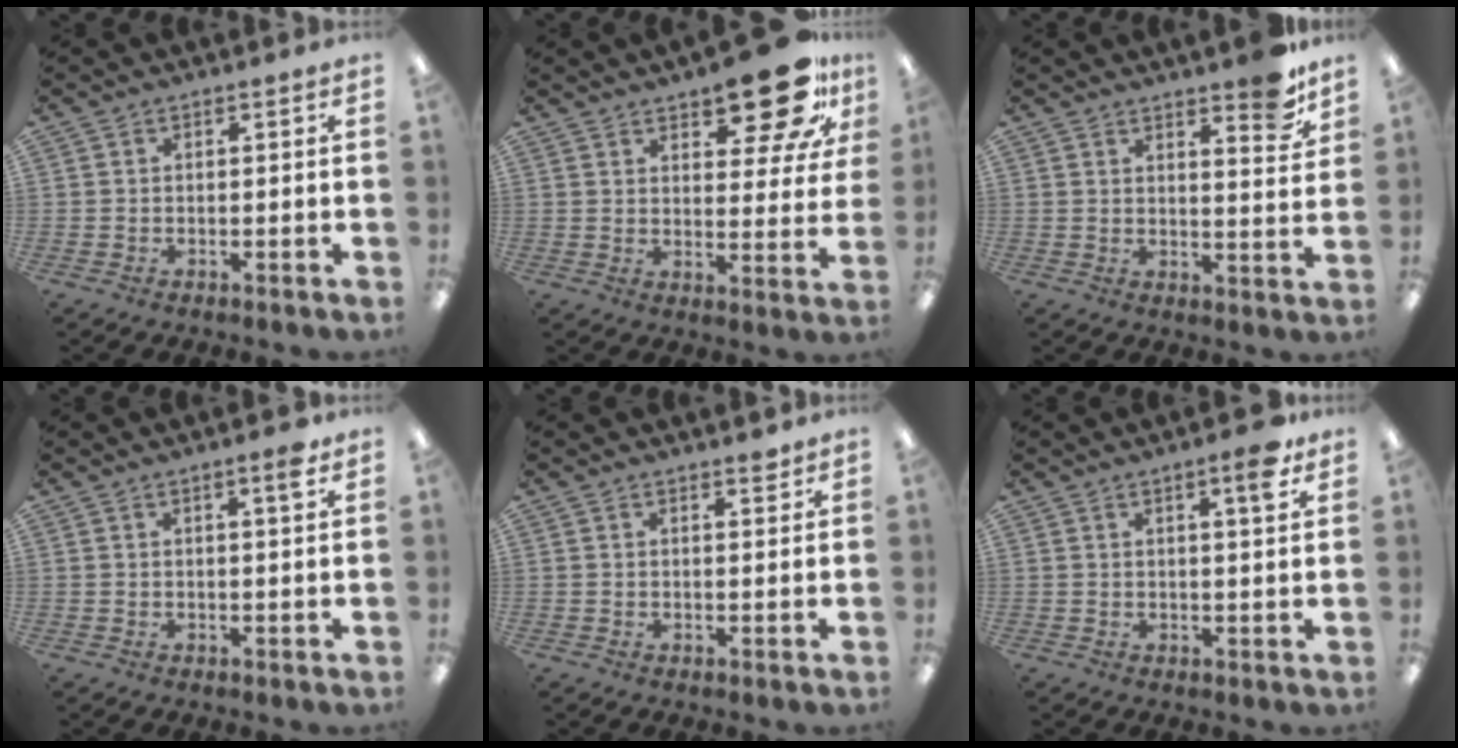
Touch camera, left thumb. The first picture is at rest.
{"total": 15.9, "force": [10.9, 6.1, 9.8], "torque": [-0.122, -0.064, 0.179]}
{"total": 8.5, "force": [6.6, 2.4, 4.8], "torque": [-0.046, -0.045, 0.107]}
{"total": 3.2, "force": [2.1, 0.4, 2.3], "torque": [-0.035, -0.005, 0.032]}
{"total": 2.0, "force": [1.8, 0.5, 0.7], "torque": [0.001, -0.010, 0.029]}
{"total": 5.2, "force": [3.2, 0.9, 4.0], "torque": [-0.056, -0.010, 0.047]}